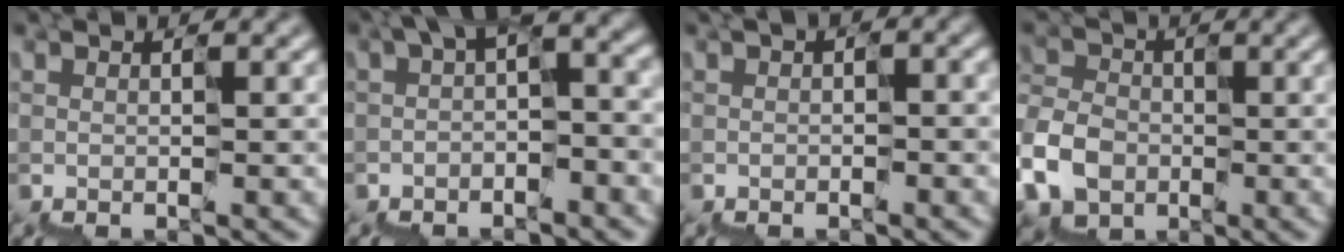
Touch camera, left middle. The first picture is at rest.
{"total": 4.1, "force": [-0.2, 1.9, 3.7], "torque": [-0.060, 0.005, -0.014]}
{"total": 1.1, "force": [-0.4, 0.6, 0.8], "torque": [-0.008, 0.007, -0.011]}
{"total": 4.4, "force": [-3.3, 2.9, -0.4], "torque": [-0.006, -0.008, -0.071]}